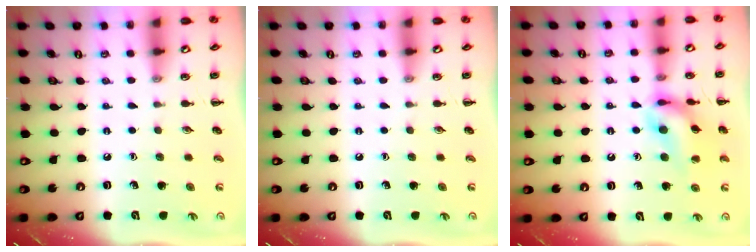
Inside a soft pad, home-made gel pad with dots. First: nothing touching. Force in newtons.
{"total": 0.0}
{"total": 15.1, "press": 14.9, "slide": 1.8}